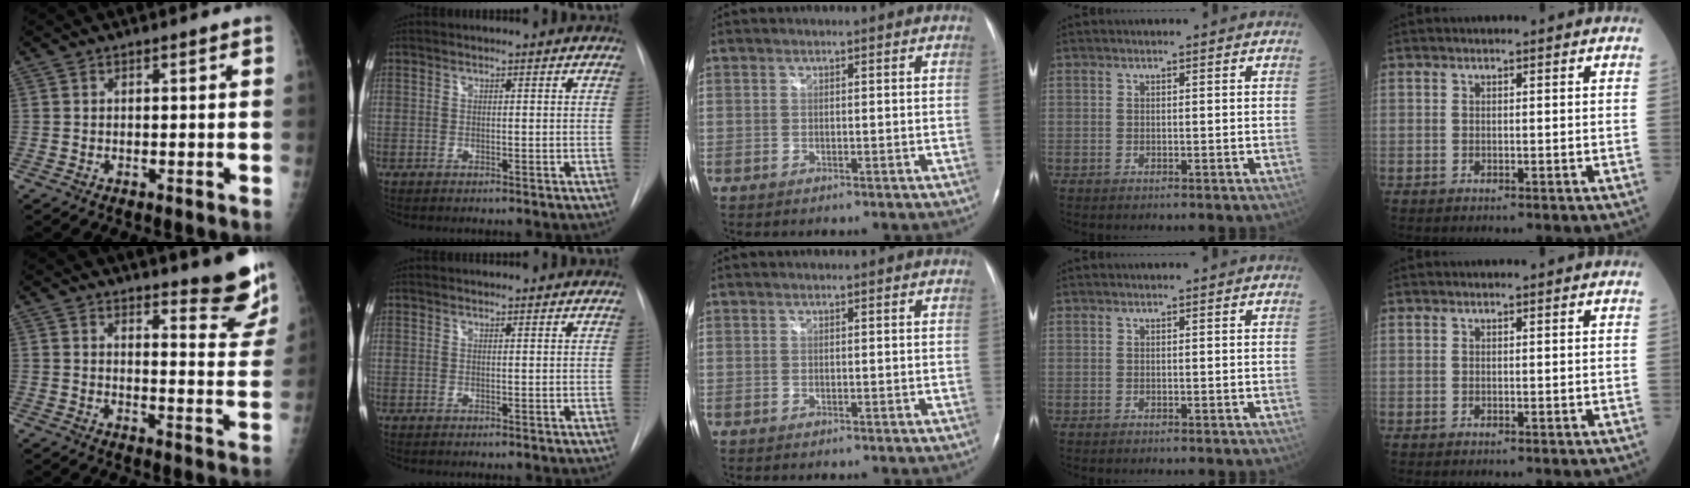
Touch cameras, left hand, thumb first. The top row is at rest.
{"thumb": {"total": 11.3, "force": [9.8, 2.2, 5.1], "torque": [-0.032, -0.086, 0.113]}, "index": {"total": 1.6, "force": [1.6, 0.1, 0.2], "torque": [-0.007, 0.011, 0.017]}}